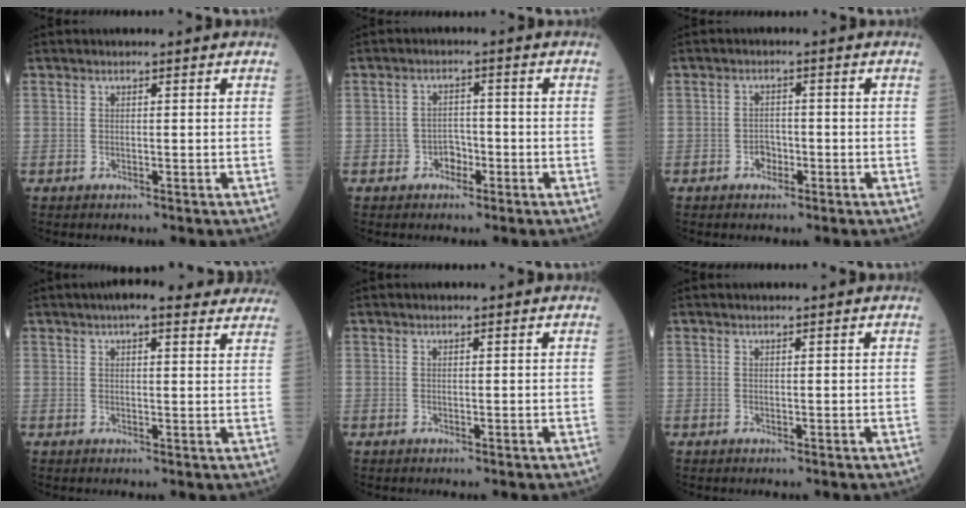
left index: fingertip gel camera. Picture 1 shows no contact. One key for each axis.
{"total": 2.6, "fx": -1.4, "fy": 2.1, "fz": 0.7, "tx": -0.005, "ty": 0.008, "tz": -0.026}
{"total": 2.0, "fx": -1.1, "fy": 1.4, "fz": 0.9, "tx": -0.011, "ty": 0.005, "tz": -0.019}
{"total": 11.3, "fx": 9.5, "fy": 2.5, "fz": 5.5, "tx": -0.057, "ty": 0.026, "tz": 0.103}
{"total": 0.0}
{"total": 0.7, "fx": 0.6, "fy": -0.1, "fz": 0.3, "tx": -0.004, "ty": 0.006, "tz": 0.015}